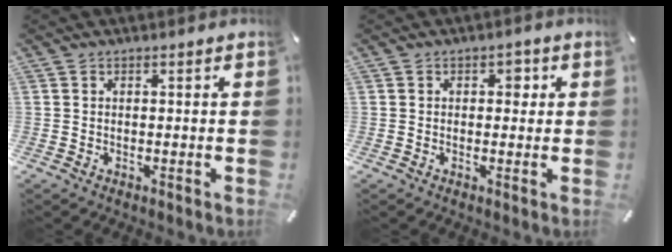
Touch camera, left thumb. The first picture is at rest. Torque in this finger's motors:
{"motor_torque": [0.51, 0.66, 0.12, -0.19, 0.04]}